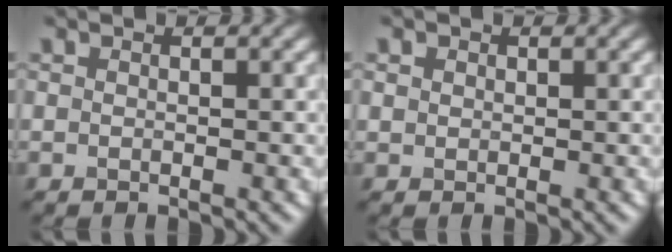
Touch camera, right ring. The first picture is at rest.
{"total": 1.0, "force": [0.5, 0.8, 0.2], "torque": [-0.003, -0.003, 0.006]}